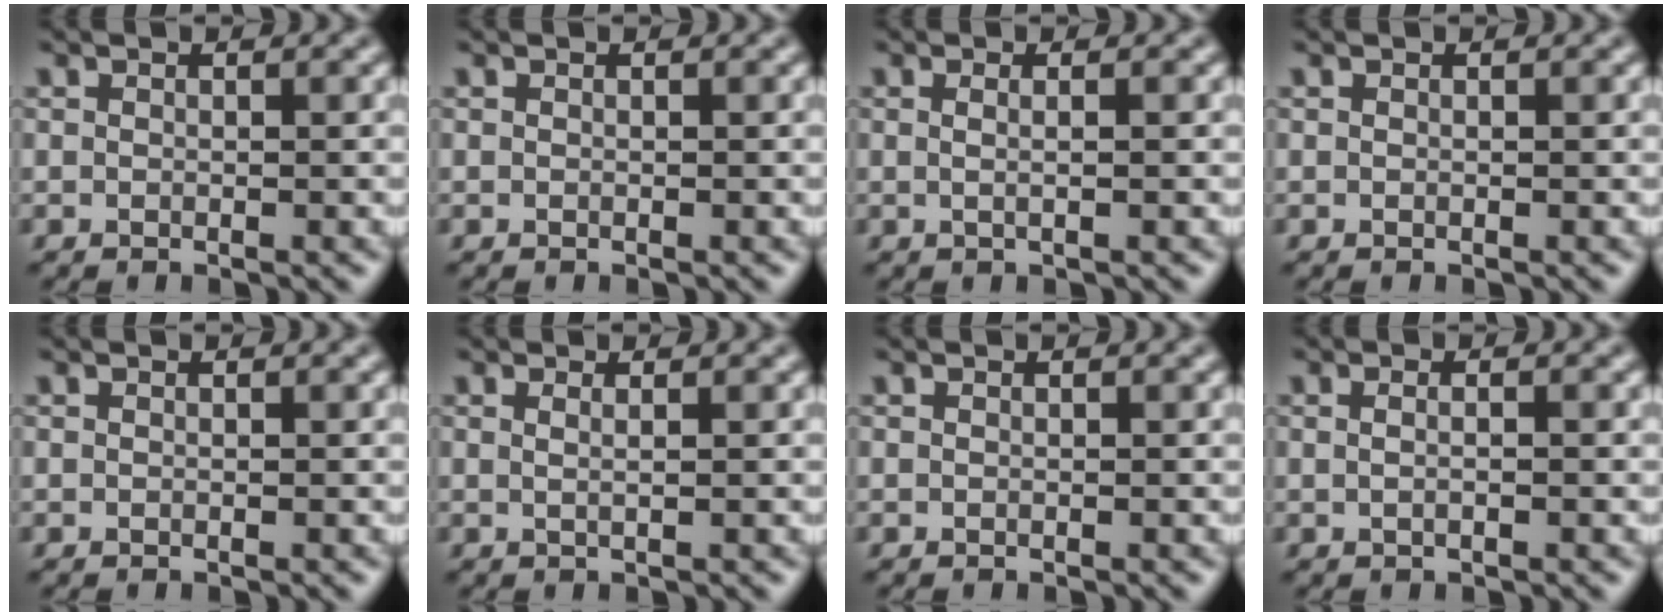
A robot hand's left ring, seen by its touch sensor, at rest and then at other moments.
{"total": 0.0}
{"total": 1.5, "force": [0.3, 0.6, 1.3], "torque": [-0.008, -0.008, -0.008]}
{"total": 0.0}
{"total": 0.0}
{"total": 1.0, "force": [0.4, 0.4, 0.8], "torque": [-0.006, -0.004, -0.001]}
{"total": 0.0}
{"total": 2.9, "force": [1.0, 1.6, 2.1], "torque": [-0.009, 0.026, -0.019]}